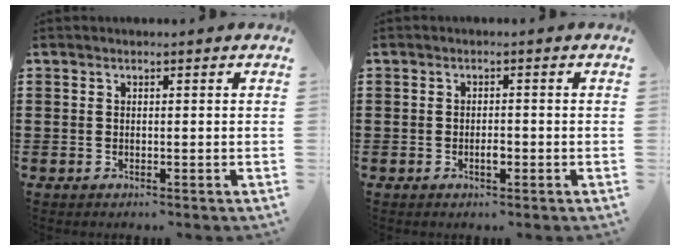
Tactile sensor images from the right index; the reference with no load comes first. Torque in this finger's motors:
{"motor_torque": [0.33, -0.24, 0.01, 0.00]}